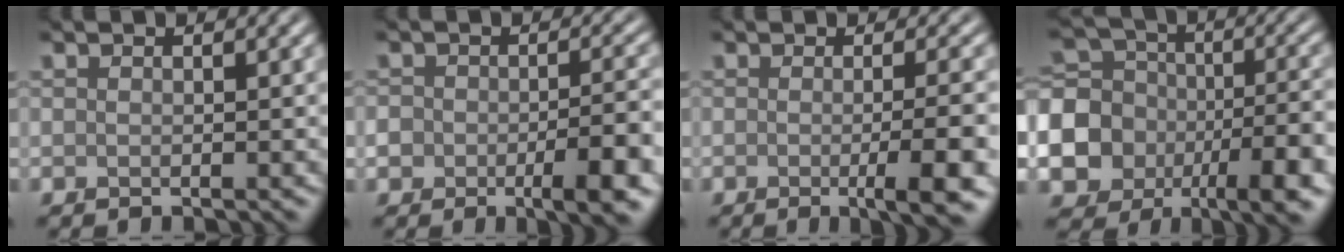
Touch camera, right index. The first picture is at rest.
{"total": 6.3, "force": [-3.1, 3.1, 4.5], "torque": [-0.062, -0.006, -0.046]}
{"total": 5.4, "force": [-1.3, 1.1, 5.1], "torque": [-0.070, -0.009, -0.020]}
{"total": 14.9, "force": [-5.7, 12.0, 6.6], "torque": [-0.142, -0.035, -0.110]}